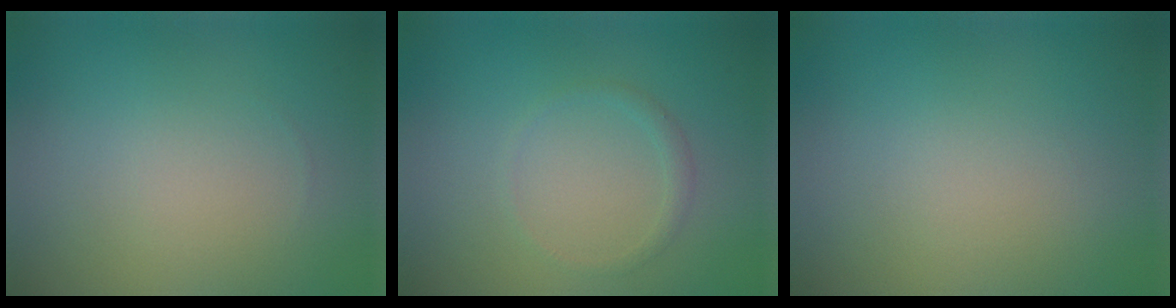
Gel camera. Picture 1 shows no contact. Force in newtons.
{"total": 0.9, "press": 0.8, "slide": 0.1}
{"total": 0.0}